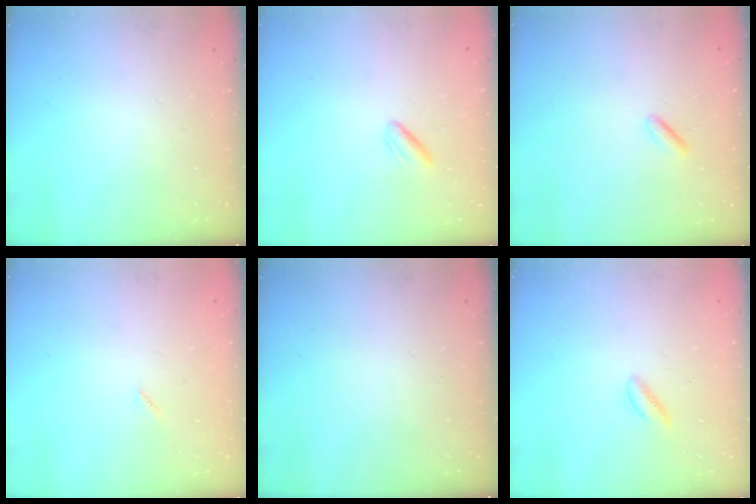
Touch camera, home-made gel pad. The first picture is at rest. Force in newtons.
{"total": 2.3, "press": 1.9, "slide": 1.2}
{"total": 0.7, "press": 0.3, "slide": 0.6}
{"total": 2.0, "press": 2.0, "slide": 0.1}
{"total": 0.0}
{"total": 2.3, "press": 2.2, "slide": 0.9}